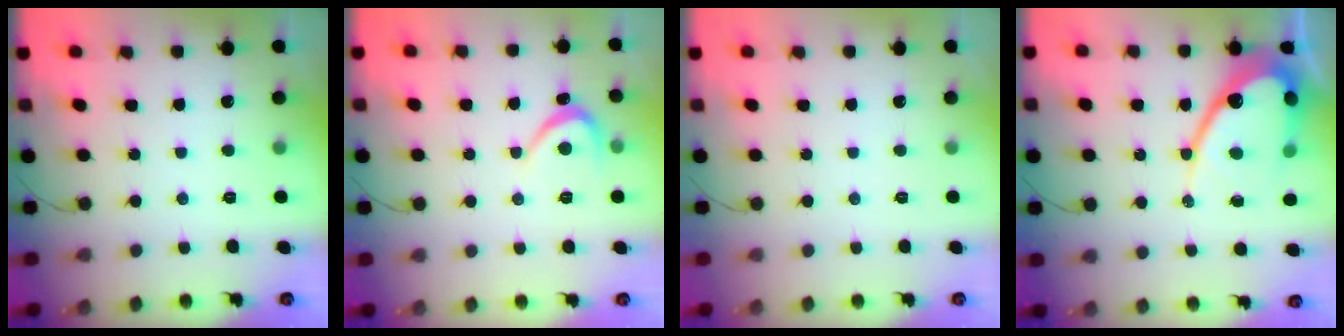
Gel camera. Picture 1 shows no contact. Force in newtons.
{"total": 3.3, "press": 3.2, "slide": 0.4}
{"total": 0.0}
{"total": 16.2, "press": 16.2, "slide": 1.2}